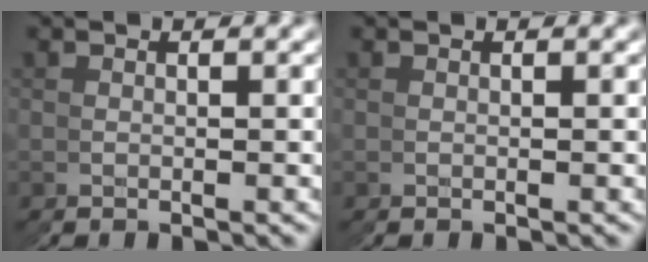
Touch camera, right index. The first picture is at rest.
{"total": 0.0}